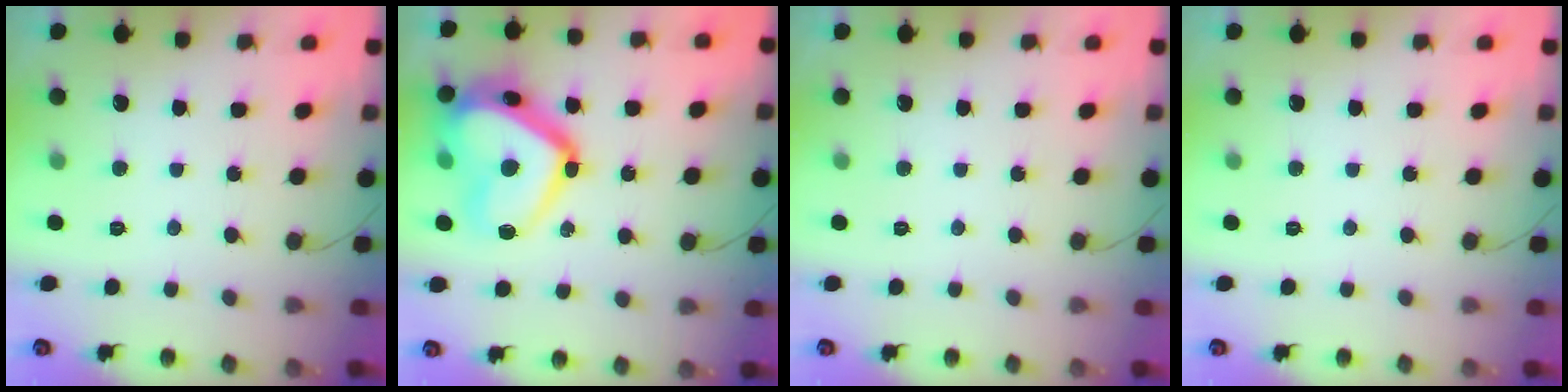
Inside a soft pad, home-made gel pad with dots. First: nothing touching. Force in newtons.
{"total": 22.8, "press": 22.7, "slide": 1.8}
{"total": 0.0}
{"total": 0.0}